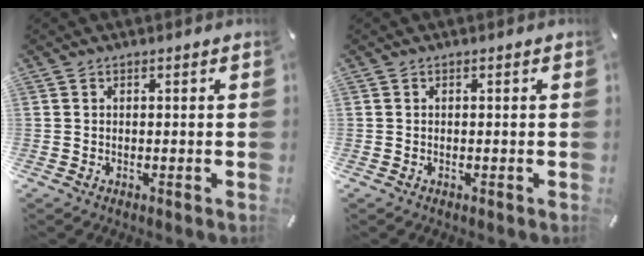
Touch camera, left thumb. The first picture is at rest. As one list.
[{"total": 0.0}]